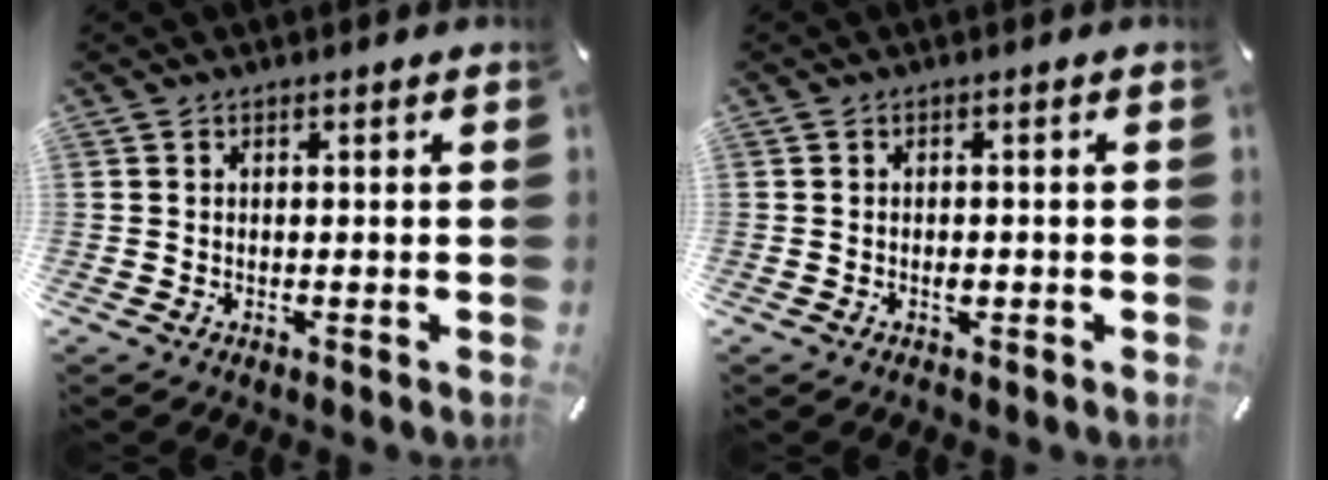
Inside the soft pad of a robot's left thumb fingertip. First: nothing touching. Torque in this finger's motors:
{"motor_torque": [-0.03, 0.03, -0.06, 0.06, 0.00]}